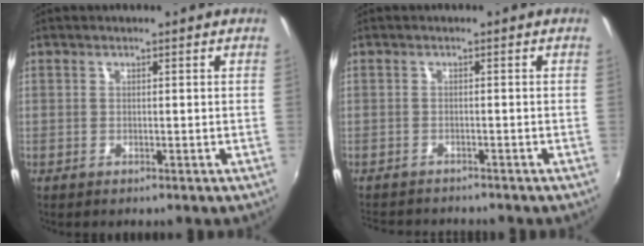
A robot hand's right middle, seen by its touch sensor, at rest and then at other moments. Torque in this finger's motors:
{"motor_torque": [1.02, -1.12, 0.20, 0.09]}